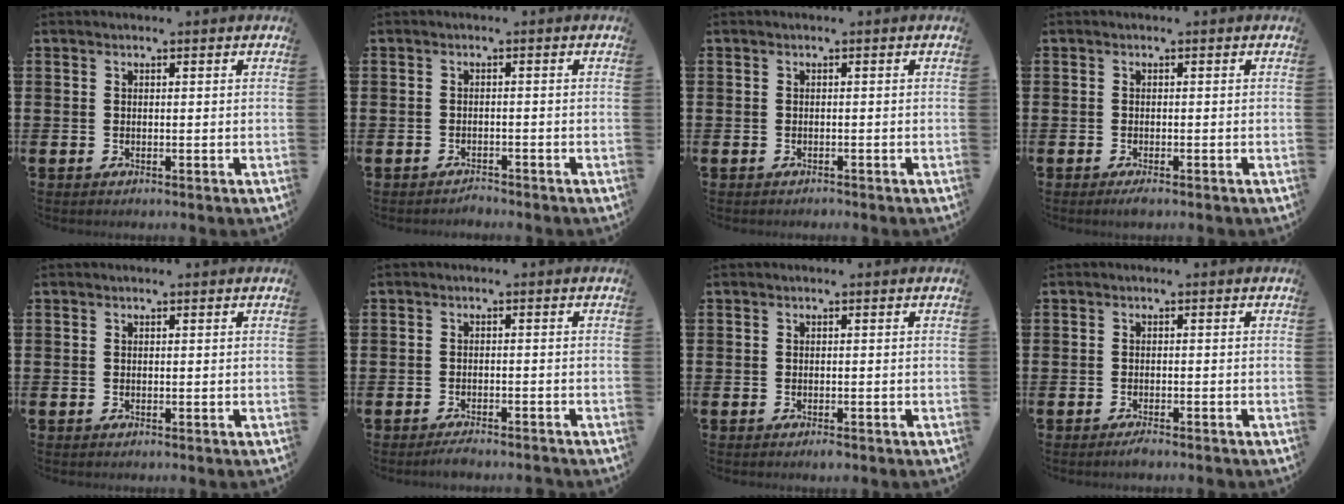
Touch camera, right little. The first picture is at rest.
{"total": 1.0, "force": [-1.0, 0.1, -0.1], "torque": [-0.002, 0.003, -0.022]}
{"total": 0.0}
{"total": 0.9, "force": [-0.5, 0.1, 0.8], "torque": [-0.014, -0.001, -0.009]}
{"total": 0.0}
{"total": 1.5, "force": [-1.4, 0.0, 0.5], "torque": [-0.011, 0.002, -0.027]}
{"total": 0.5, "force": [-0.3, 0.2, 0.4], "torque": [-0.008, -0.001, -0.005]}
{"total": 1.1, "force": [-0.9, 0.0, 0.6], "torque": [-0.012, -0.001, -0.017]}